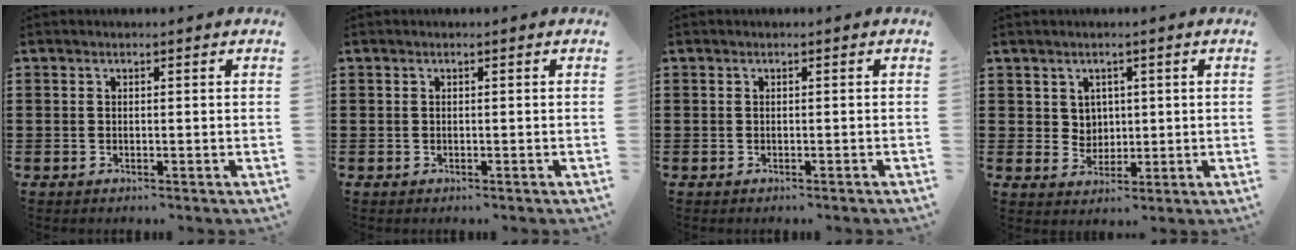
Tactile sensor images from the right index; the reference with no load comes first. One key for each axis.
{"total": 0.0}
{"total": 0.0}
{"total": 3.1, "fx": 1.4, "fy": 2.7, "fz": 0.7, "tx": -0.026, "ty": 0.008, "tz": 0.027}